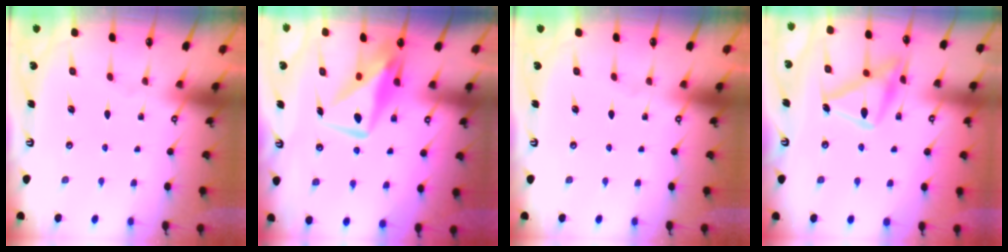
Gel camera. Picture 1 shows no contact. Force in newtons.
{"total": 11.0, "press": 11.0, "slide": 0.9}
{"total": 0.0}
{"total": 16.2, "press": 16.2, "slide": 1.0}